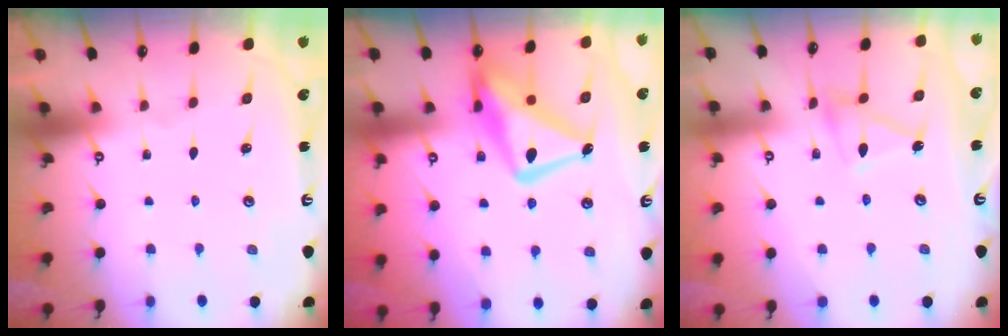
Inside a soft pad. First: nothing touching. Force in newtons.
{"total": 15.6, "press": 15.5, "slide": 1.5}
{"total": 10.5, "press": 10.4, "slide": 0.8}